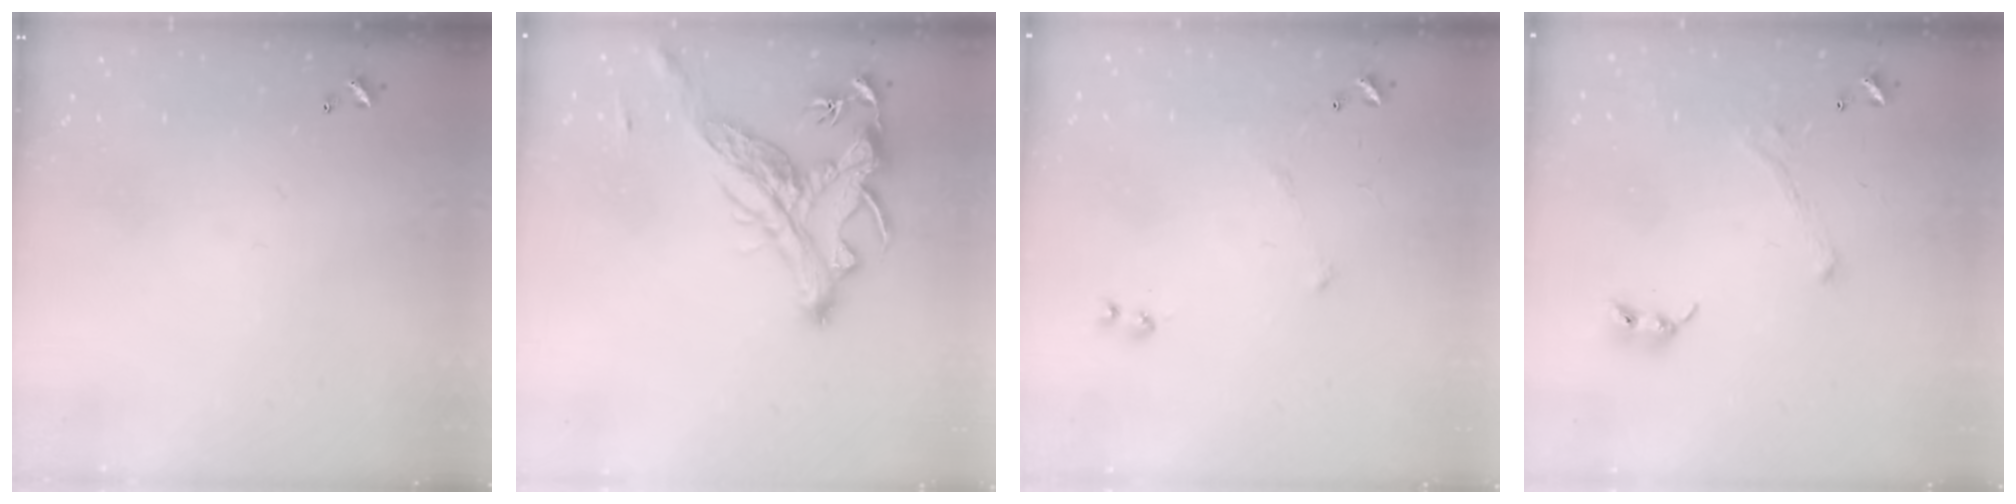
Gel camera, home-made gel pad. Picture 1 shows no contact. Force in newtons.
{"total": 4.1, "press": 3.9, "slide": 1.2}
{"total": 5.7, "press": 5.7, "slide": 0.8}
{"total": 1.8, "press": 1.6, "slide": 0.9}